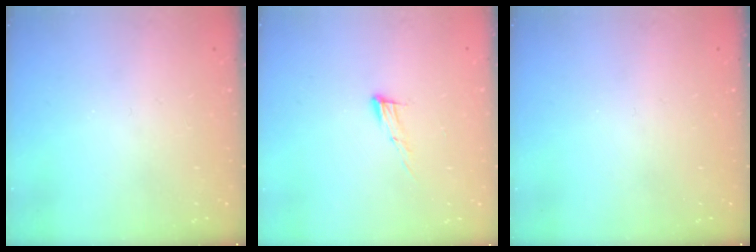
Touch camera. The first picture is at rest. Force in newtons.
{"total": 8.1, "press": 7.9, "slide": 1.6}
{"total": 0.0}